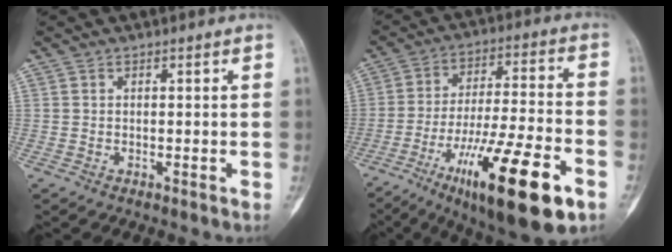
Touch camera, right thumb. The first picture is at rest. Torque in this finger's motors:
{"motor_torque": [0.72, 0.98, 1.65, -1.12, 0.28]}